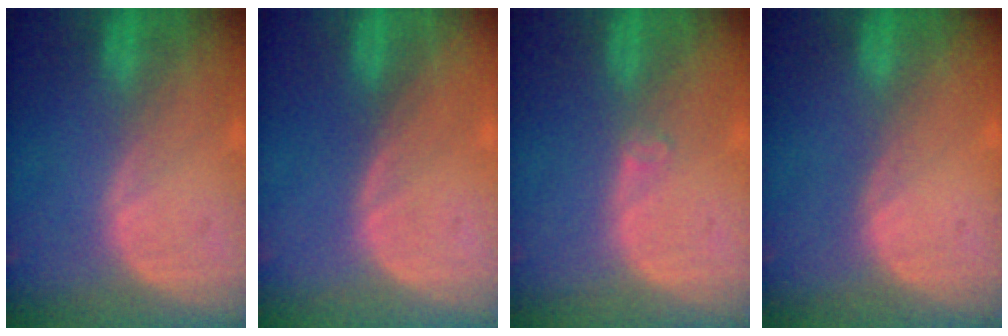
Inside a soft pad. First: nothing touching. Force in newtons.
{"total": 0.0}
{"total": 1.1, "press": 0.8, "slide": 0.7}
{"total": 0.0}